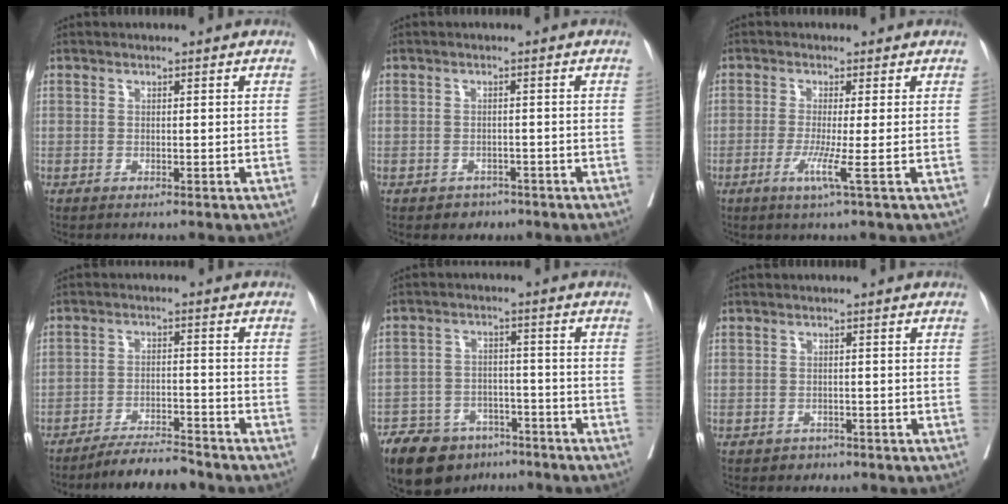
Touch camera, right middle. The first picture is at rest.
{"total": 2.3, "force": [-1.5, 1.6, 0.2], "torque": [-0.007, 0.006, -0.019]}
{"total": 3.7, "force": [-1.2, -1.1, 3.3], "torque": [-0.066, -0.010, -0.024]}
{"total": 6.6, "force": [-6.3, 0.1, 2.0], "torque": [-0.025, -0.010, -0.110]}
{"total": 11.6, "force": [-8.7, 6.4, 4.2], "torque": [-0.071, 0.005, -0.139]}
{"total": 1.5, "force": [-1.0, 1.0, 0.0], "torque": [-0.005, 0.003, -0.015]}